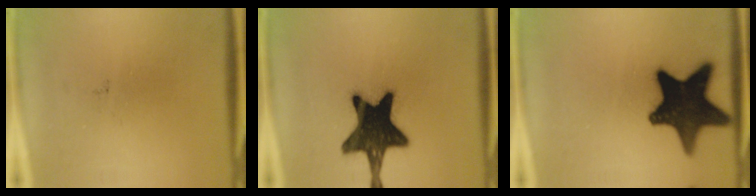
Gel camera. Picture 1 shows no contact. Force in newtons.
{"total": 18.1}
{"total": 18.1}